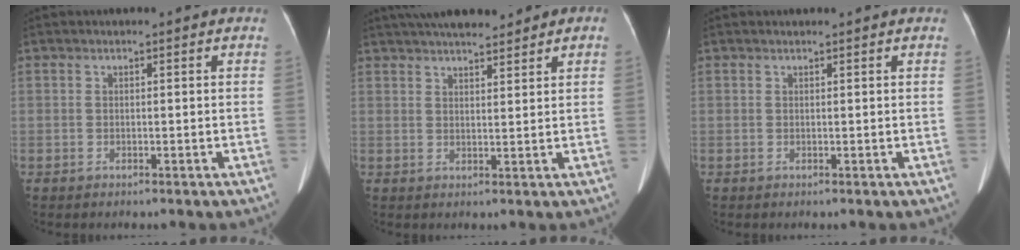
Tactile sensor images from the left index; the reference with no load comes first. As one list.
[{"total": 9.3, "force": [7.8, 2.2, 4.7], "torque": [-0.068, 0.017, 0.115]}, {"total": 0.9, "force": [0.8, -0.1, 0.3], "torque": [-0.008, 0.010, 0.016]}]